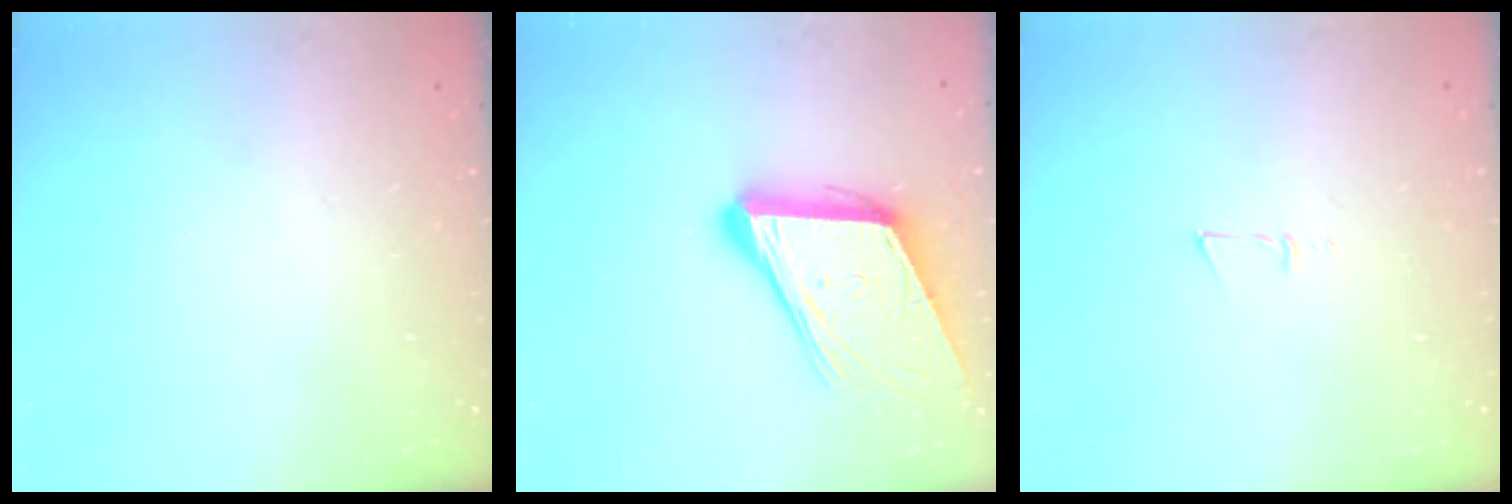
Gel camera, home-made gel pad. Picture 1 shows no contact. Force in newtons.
{"total": 14.7, "press": 14.2, "slide": 3.9}
{"total": 3.8, "press": 3.7, "slide": 1.0}